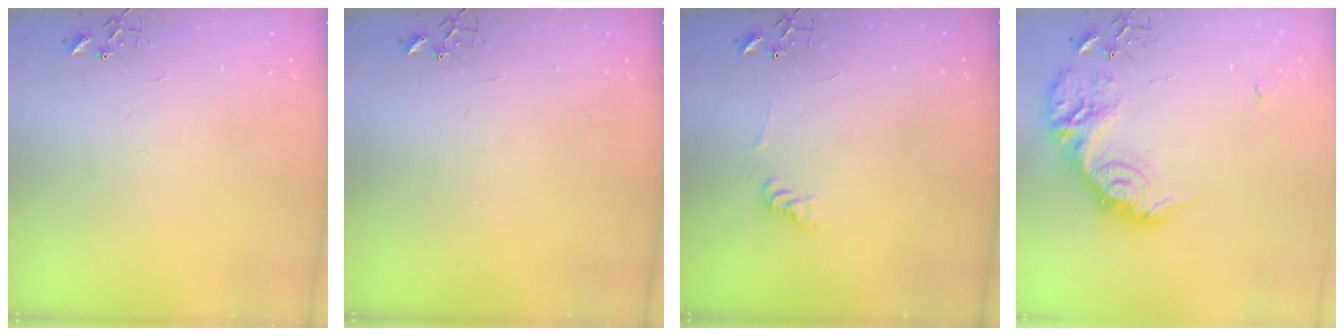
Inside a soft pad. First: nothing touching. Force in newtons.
{"total": 0.0}
{"total": 6.1, "press": 6.1, "slide": 0.4}
{"total": 19.0, "press": 19.0, "slide": 0.4}